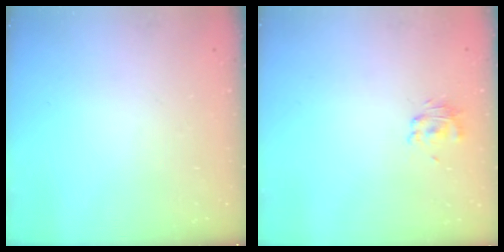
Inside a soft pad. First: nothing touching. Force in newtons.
{"total": 2.9, "press": 2.8, "slide": 0.7}